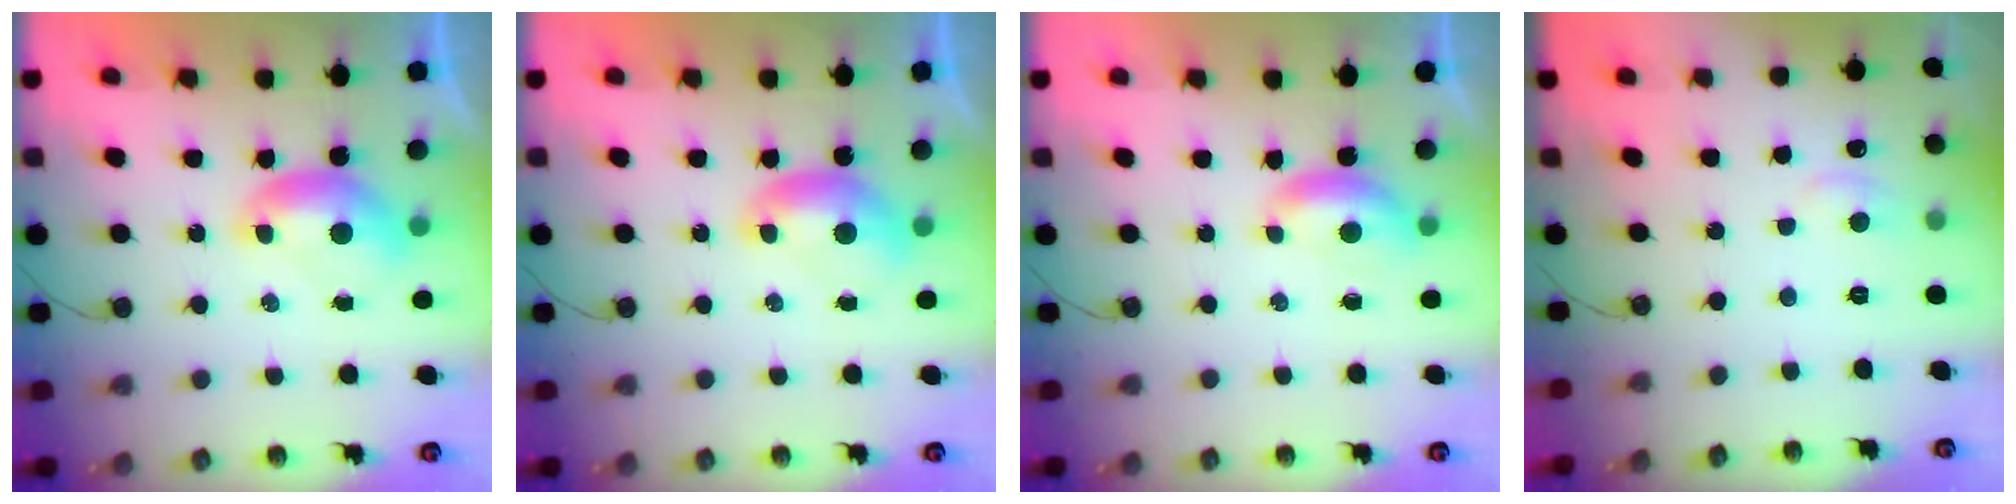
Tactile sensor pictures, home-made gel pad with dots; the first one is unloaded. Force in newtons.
{"total": 0.0}
{"total": 1.1, "press": 1.0, "slide": 0.5}
{"total": 0.9, "press": 0.4, "slide": 0.8}